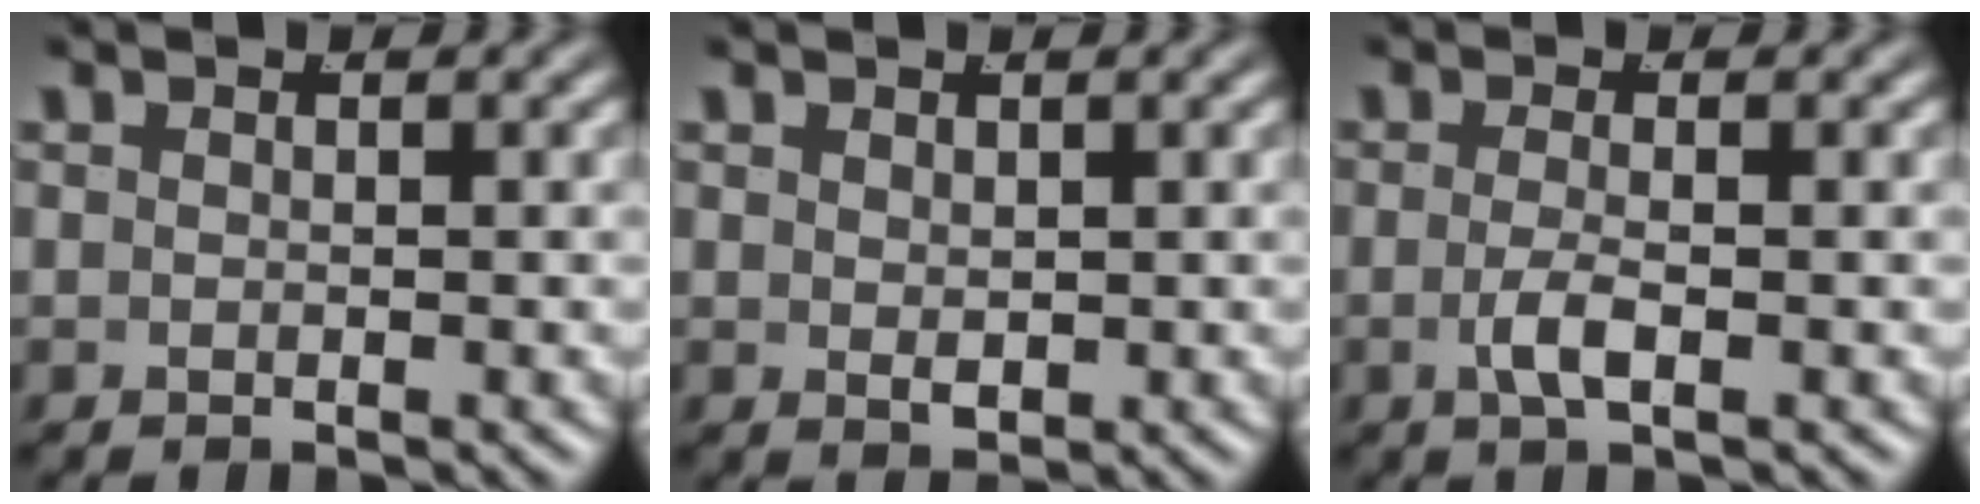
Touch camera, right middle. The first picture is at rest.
{"total": 0.9, "force": [0.3, 0.1, 0.8], "torque": [-0.007, -0.010, 0.017]}
{"total": 2.0, "force": [-0.9, -0.1, 1.8], "torque": [-0.035, -0.013, -0.011]}